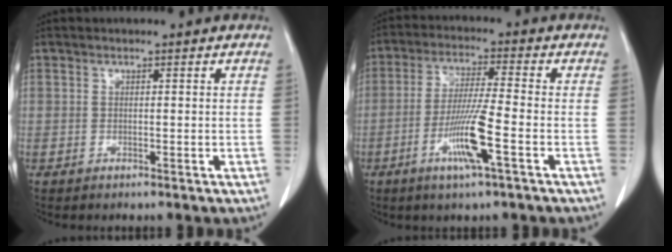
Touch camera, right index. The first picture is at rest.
{"total": 8.9, "force": [-3.4, -0.3, 8.2], "torque": [-0.159, -0.012, -0.067]}